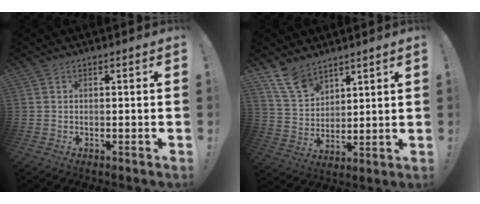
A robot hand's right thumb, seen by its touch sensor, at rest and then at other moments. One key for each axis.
{"total": 11.5, "fx": 8.8, "fy": 6.2, "fz": 4.1, "tx": -0.093, "ty": -0.050, "tz": 0.175}